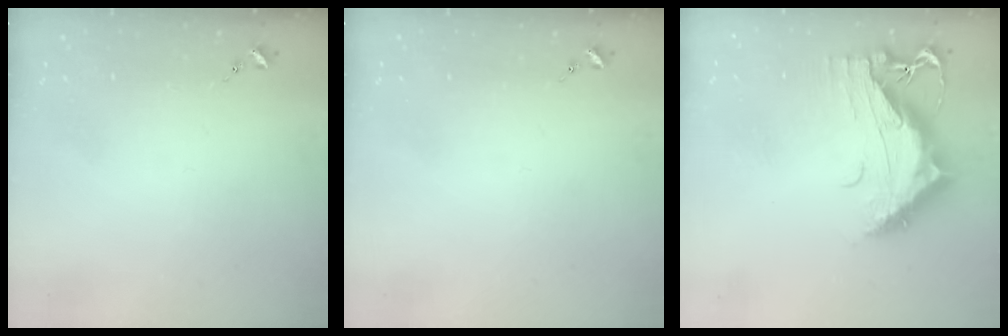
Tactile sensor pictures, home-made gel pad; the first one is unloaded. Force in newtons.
{"total": 0.0}
{"total": 13.7, "press": 13.6, "slide": 1.3}